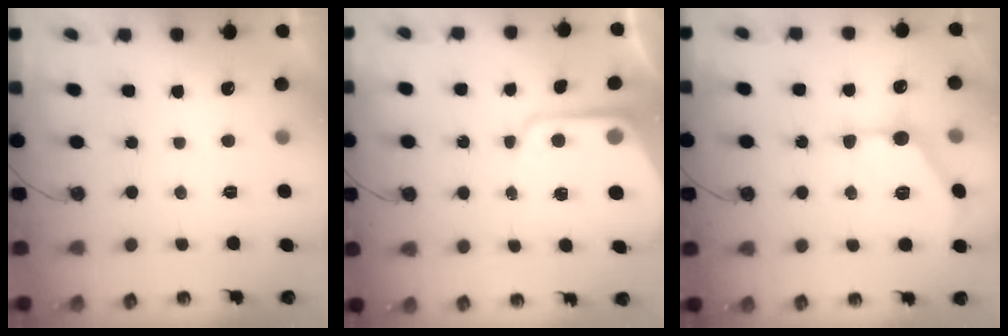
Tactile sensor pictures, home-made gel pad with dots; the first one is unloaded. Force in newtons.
{"total": 10.5, "press": 10.5, "slide": 0.8}
{"total": 15.0, "press": 15.0, "slide": 0.4}